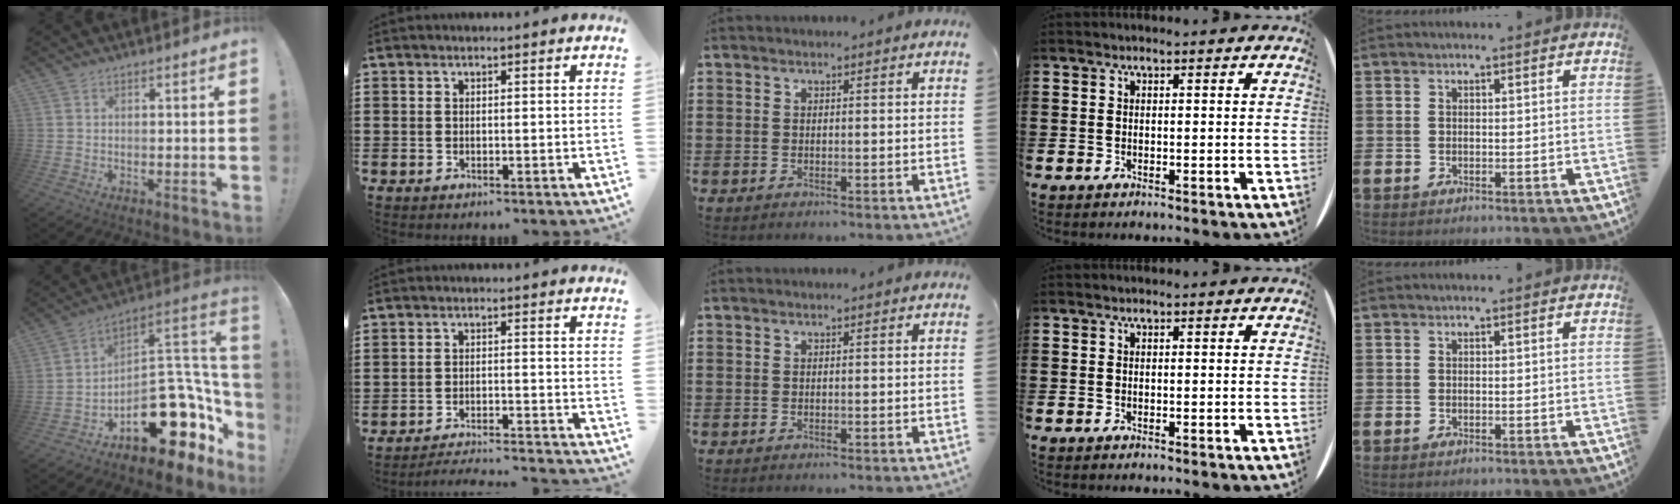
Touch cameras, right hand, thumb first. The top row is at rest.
{"thumb": {"total": 19.3, "force": [-7.4, 11.2, 13.8], "torque": [-0.151, 0.032, -0.103]}, "index": {"total": 3.2, "force": [-3.2, -0.1, 0.5], "torque": [-0.014, -0.001, -0.068]}}